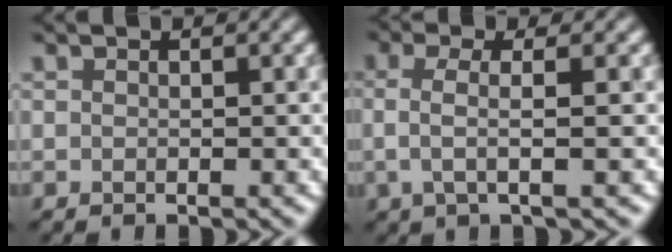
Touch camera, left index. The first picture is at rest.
{"total": 2.8, "force": [0.1, 0.9, 2.7], "torque": [-0.050, 0.004, 0.003]}